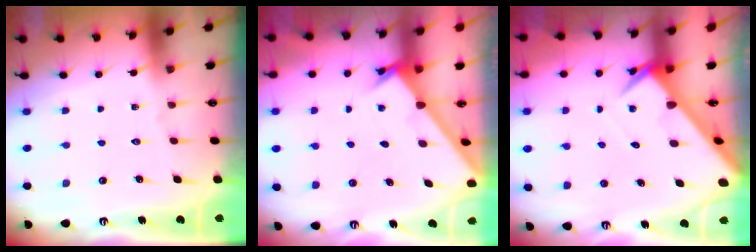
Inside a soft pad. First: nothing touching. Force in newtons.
{"total": 1.9, "press": 1.9, "slide": 0.1}
{"total": 4.1, "press": 4.1, "slide": 0.4}